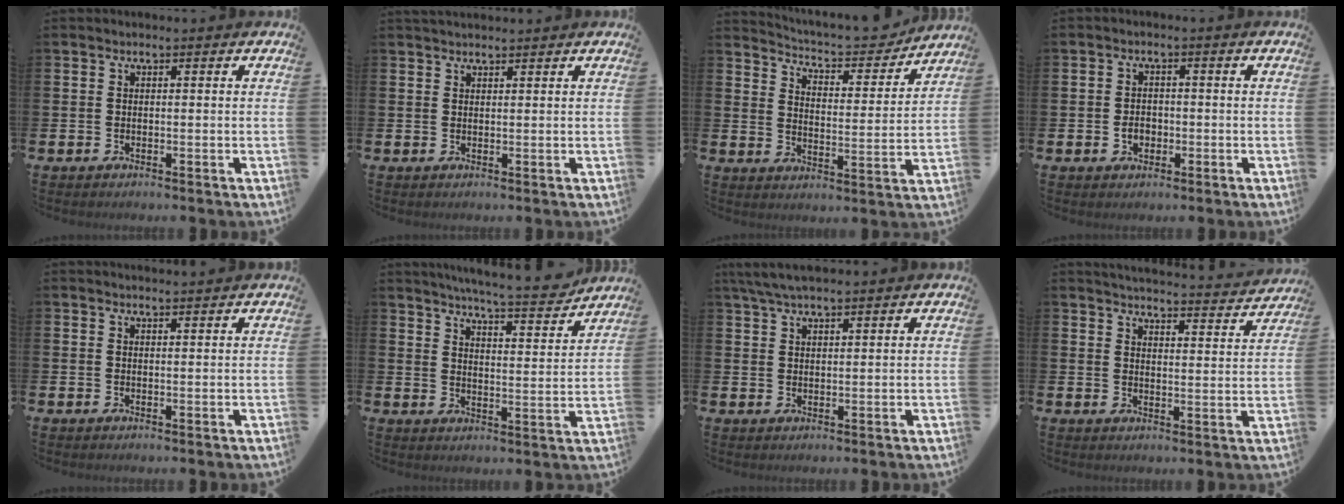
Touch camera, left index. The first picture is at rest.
{"total": 1.5, "force": [1.4, 0.2, 0.2], "torque": [0.003, -0.003, 0.024]}
{"total": 6.5, "force": [6.3, 1.1, 1.3], "torque": [-0.045, -0.051, 0.104]}
{"total": 2.3, "force": [-0.6, 1.8, 1.3], "torque": [-0.013, -0.001, -0.018]}
{"total": 0.9, "force": [0.9, -0.1, 0.1], "torque": [0.001, -0.002, 0.016]}
{"total": 7.2, "force": [6.9, 0.1, 2.0], "torque": [-0.052, -0.048, 0.119]}
{"total": 4.2, "force": [3.5, 0.8, 2.2], "torque": [-0.056, -0.001, 0.066]}
{"total": 4.5, "force": [4.5, 0.2, 0.5], "torque": [-0.014, -0.041, 0.075]}